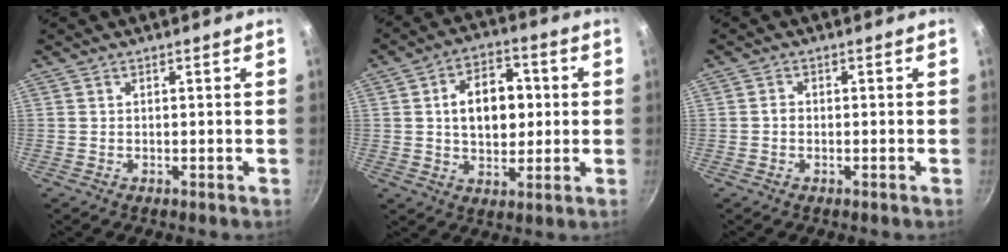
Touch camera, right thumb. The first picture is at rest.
{"total": 12.1, "force": [1.3, 8.2, 8.8], "torque": [-0.099, 0.012, 0.016]}
{"total": 1.2, "force": [-0.4, 0.9, 0.6], "torque": [-0.009, 0.007, -0.007]}